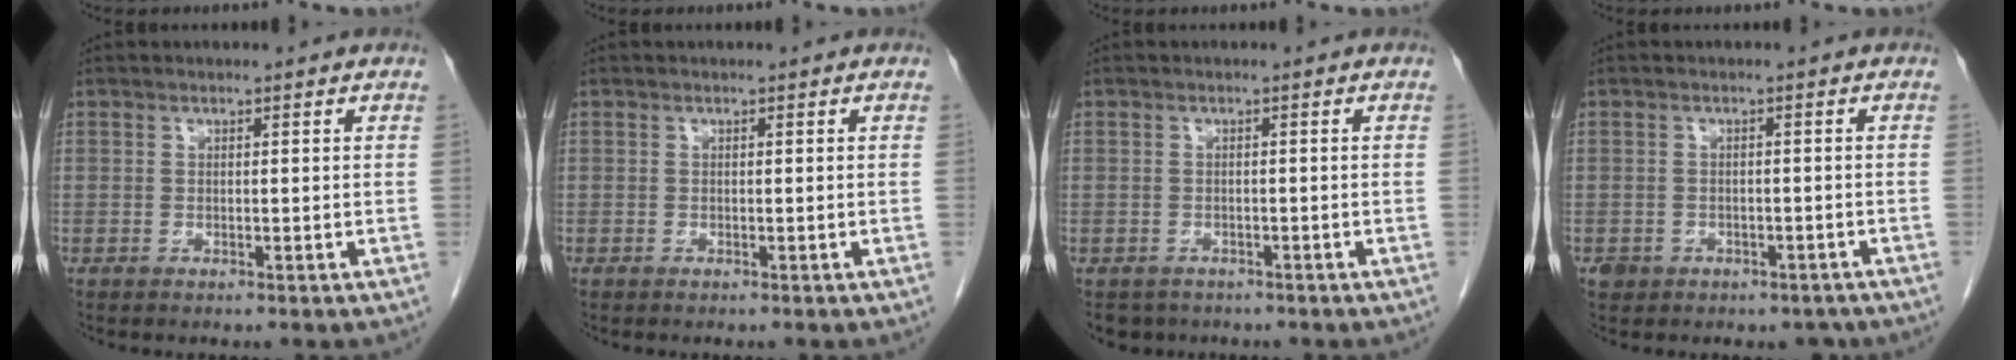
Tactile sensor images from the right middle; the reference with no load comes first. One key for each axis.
{"total": 0.0}
{"total": 3.4, "fx": -2.7, "fy": 2.0, "fz": 0.3, "tx": -0.007, "ty": -0.002, "tz": -0.039}
{"total": 4.2, "fx": -2.8, "fy": 3.0, "fz": 0.5, "tx": 0.001, "ty": 0.014, "tz": -0.034}